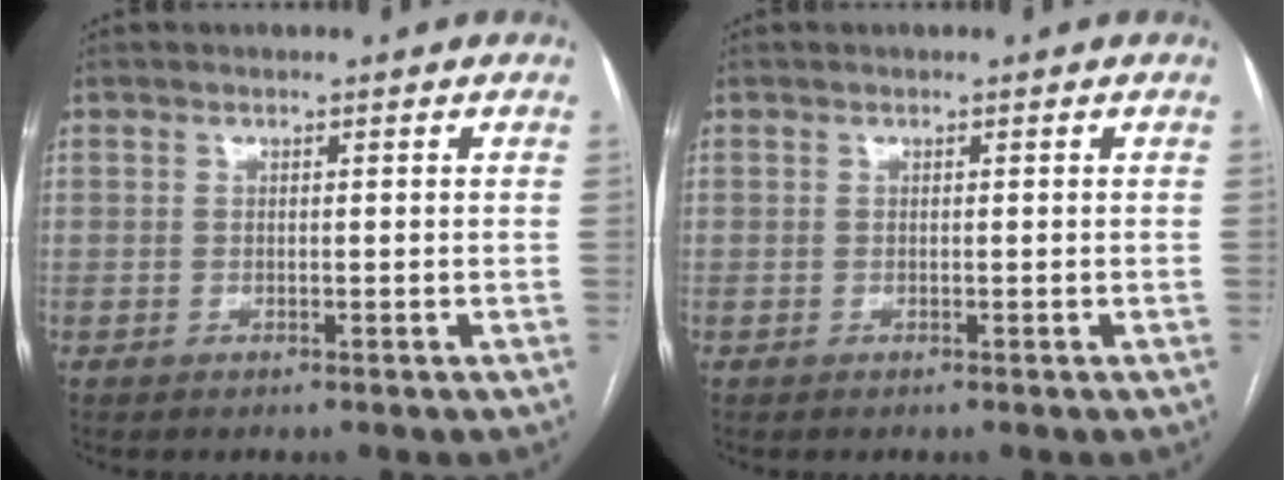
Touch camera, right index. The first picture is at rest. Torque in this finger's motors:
{"motor_torque": [0.00, 0.00, 0.00, 0.00]}